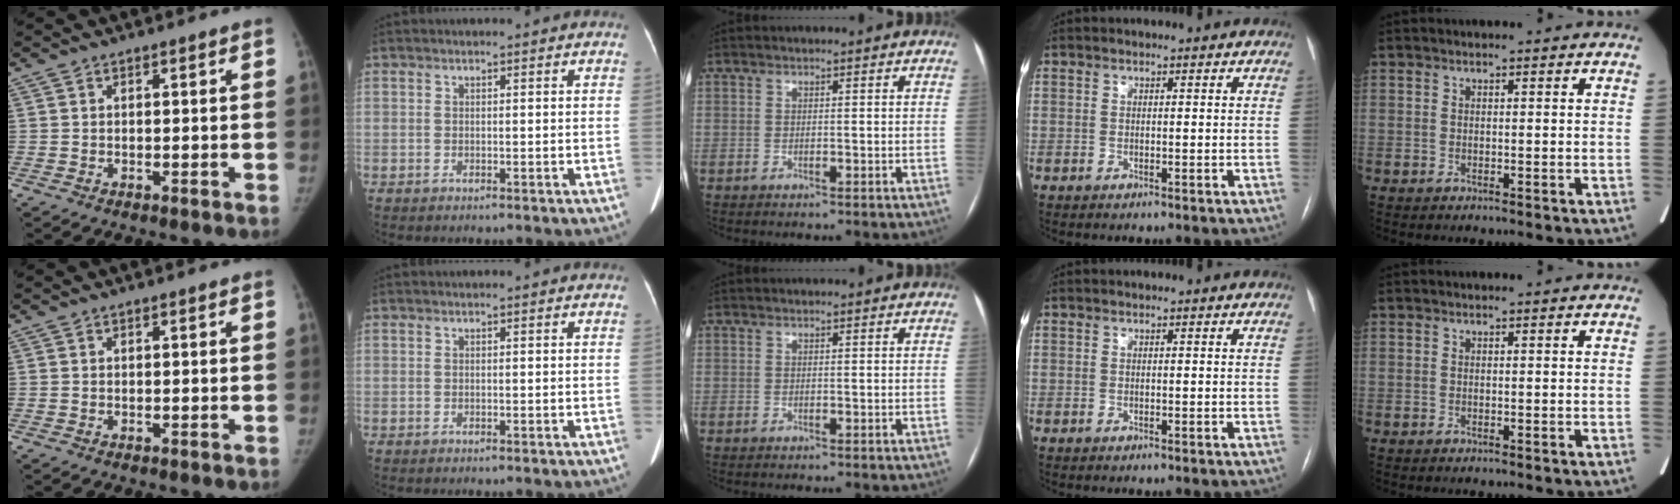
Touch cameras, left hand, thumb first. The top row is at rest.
{}